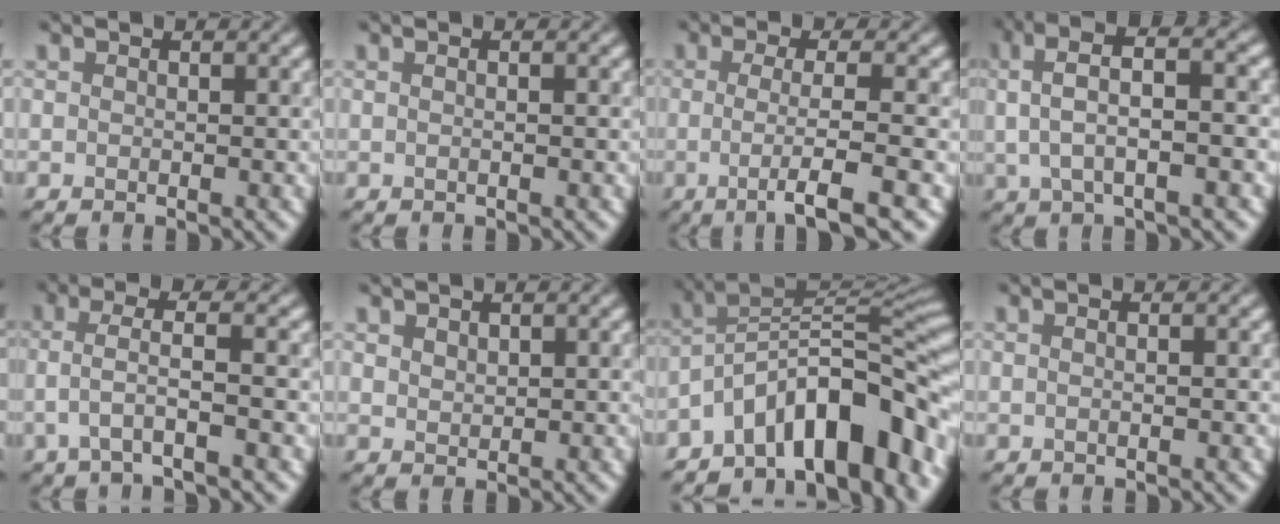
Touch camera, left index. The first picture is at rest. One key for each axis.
{"total": 1.7, "fx": 0.5, "fy": 0.9, "fz": 1.4, "tx": 0.002, "ty": -0.001, "tz": -0.013}
{"total": 5.0, "fx": -1.1, "fy": 0.9, "fz": 4.8, "tx": -0.077, "ty": -0.005, "tz": -0.023}
{"total": 6.4, "fx": 1.7, "fy": 2.1, "fz": 5.8, "tx": -0.098, "ty": 0.021, "tz": 0.028}
{"total": 3.0, "fx": -0.6, "fy": 0.4, "fz": 2.9, "tx": -0.059, "ty": 0.006, "tz": -0.016}
{"total": 1.0, "fx": 0.6, "fy": 0.6, "fz": 0.4, "tx": -0.009, "ty": 0.000, "tz": 0.016}
{"total": 12.2, "fx": -6.2, "fy": 5.0, "fz": 9.2, "tx": -0.125, "ty": 0.027, "tz": -0.111}
{"total": 2.1, "fx": 0.6, "fy": 1.1, "fz": 1.6, "tx": 0.000, "ty": 0.002, "tz": -0.014}